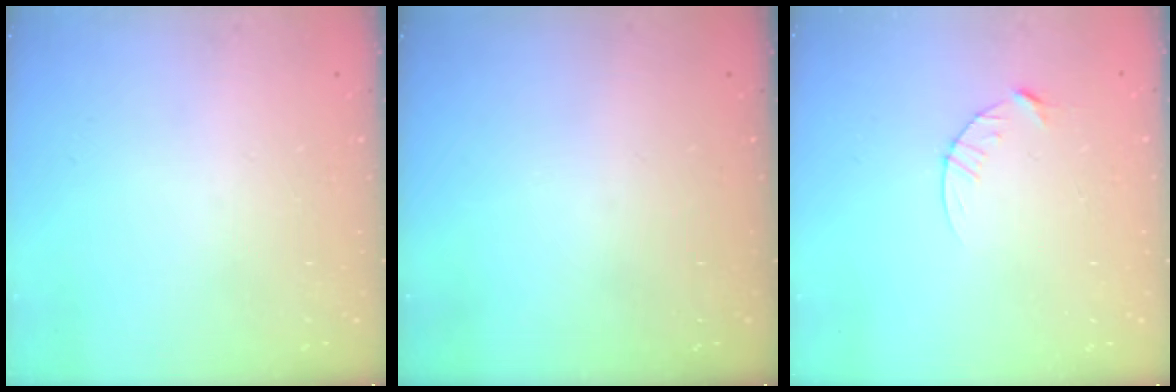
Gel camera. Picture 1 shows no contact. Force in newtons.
{"total": 0.0}
{"total": 4.1, "press": 4.1, "slide": 0.5}